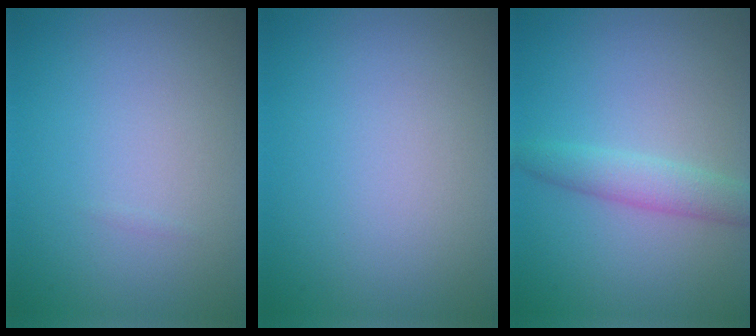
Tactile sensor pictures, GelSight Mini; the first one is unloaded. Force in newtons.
{"total": 0.0}
{"total": 2.6, "press": 2.6, "slide": 0.1}